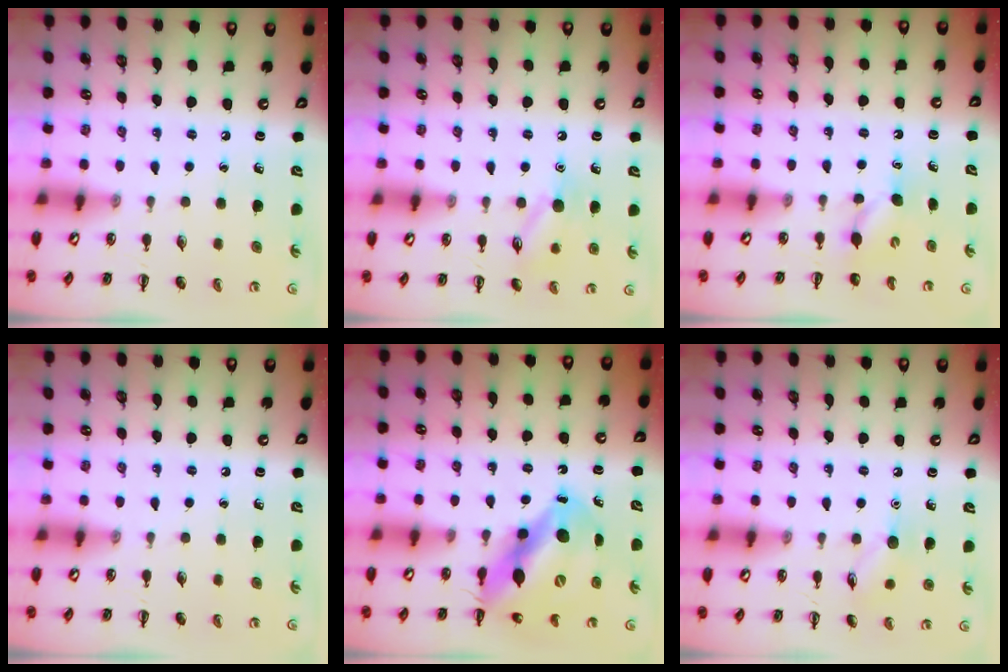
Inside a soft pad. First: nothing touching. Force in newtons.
{"total": 9.7, "press": 9.6, "slide": 0.7}
{"total": 3.7, "press": 3.6, "slide": 1.0}
{"total": 0.0}
{"total": 11.8, "press": 11.4, "slide": 3.1}
{"total": 7.0, "press": 6.9, "slide": 1.3}